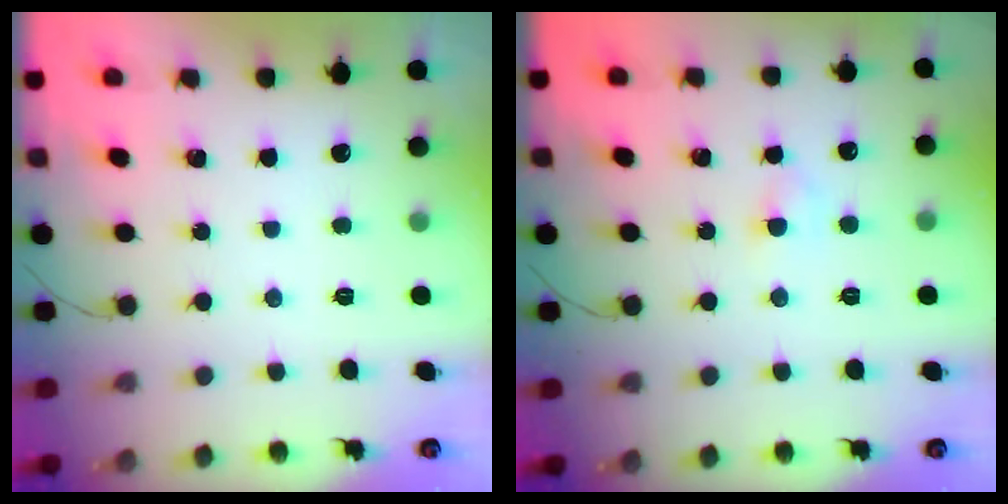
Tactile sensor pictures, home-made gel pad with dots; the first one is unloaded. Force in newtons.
{"total": 2.9, "press": 2.7, "slide": 1.2}